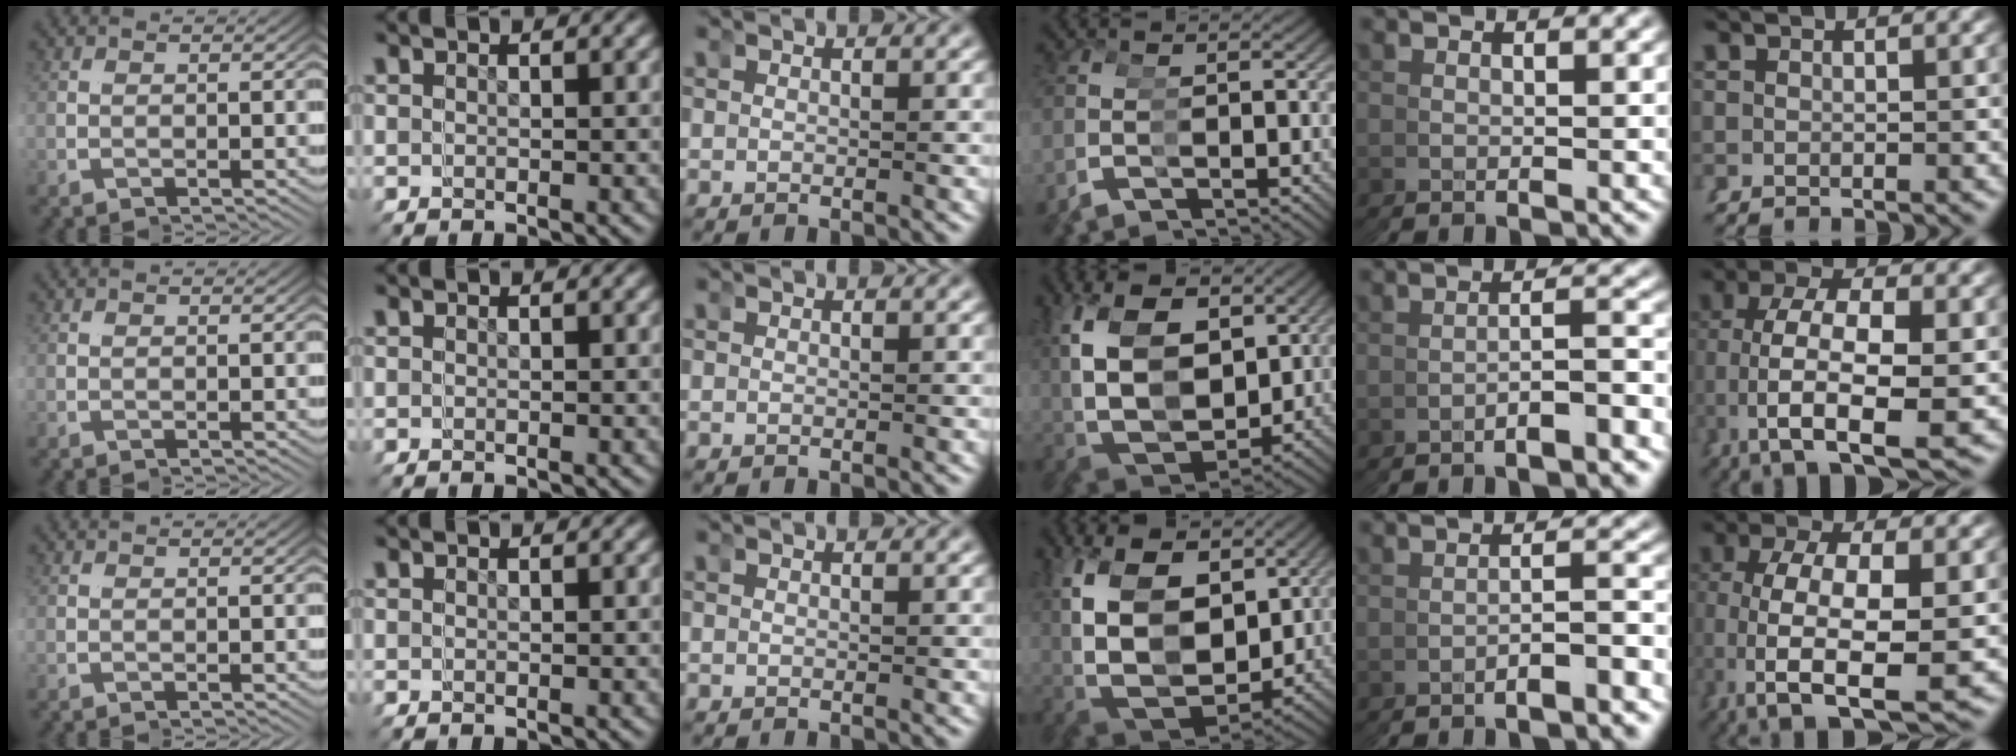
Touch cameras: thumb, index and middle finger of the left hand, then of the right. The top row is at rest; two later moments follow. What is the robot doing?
{"motion": "grasp_and_lifting", "object": "bandage"}